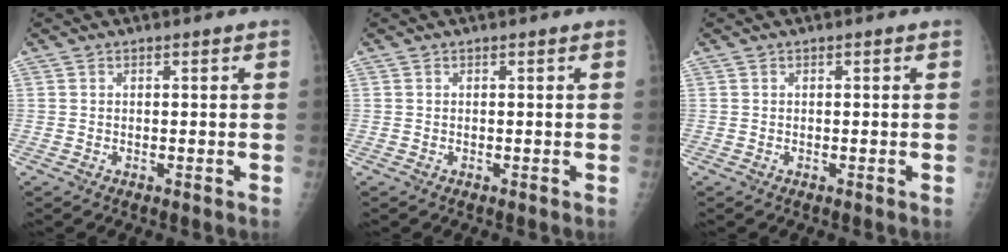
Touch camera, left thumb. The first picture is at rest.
{"total": 0.0}
{"total": 0.0}